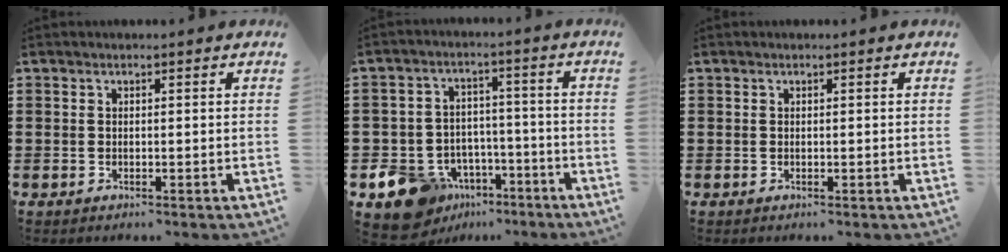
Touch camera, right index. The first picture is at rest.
{"total": 10.2, "force": [-6.8, 7.0, 3.0], "torque": [-0.092, 0.031, -0.125]}
{"total": 0.0}